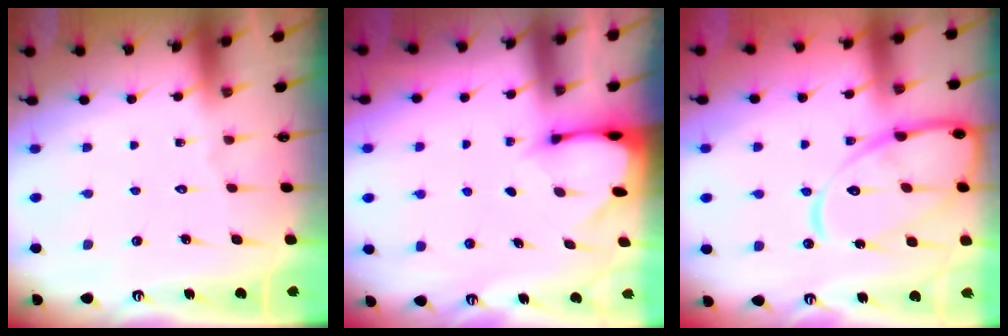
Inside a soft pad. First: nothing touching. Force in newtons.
{"total": 2.0, "press": 2.0, "slide": 0.1}
{"total": 16.8, "press": 16.7, "slide": 1.7}